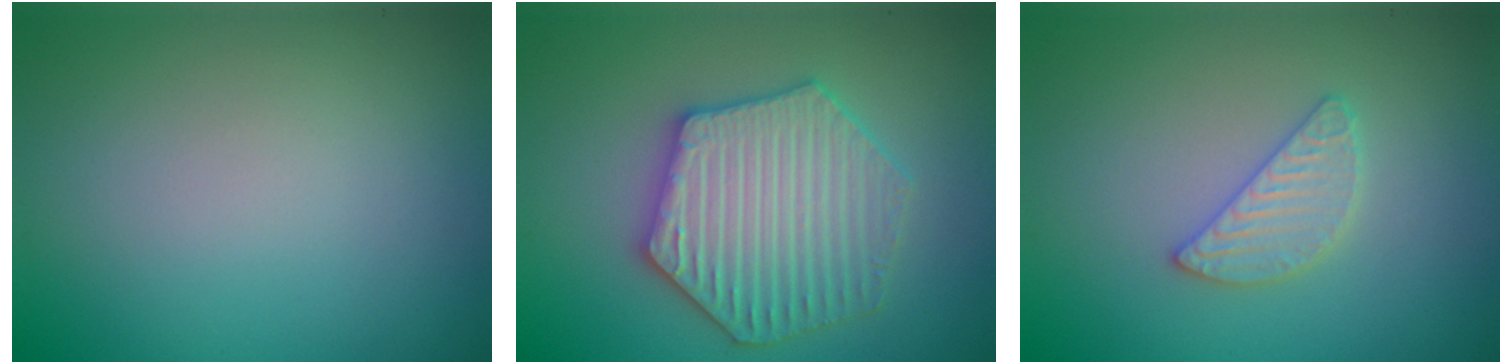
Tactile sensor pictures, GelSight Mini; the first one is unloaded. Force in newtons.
{"total": 6.2, "press": 6.1, "slide": 1.1}
{"total": 2.4, "press": 2.3, "slide": 0.3}